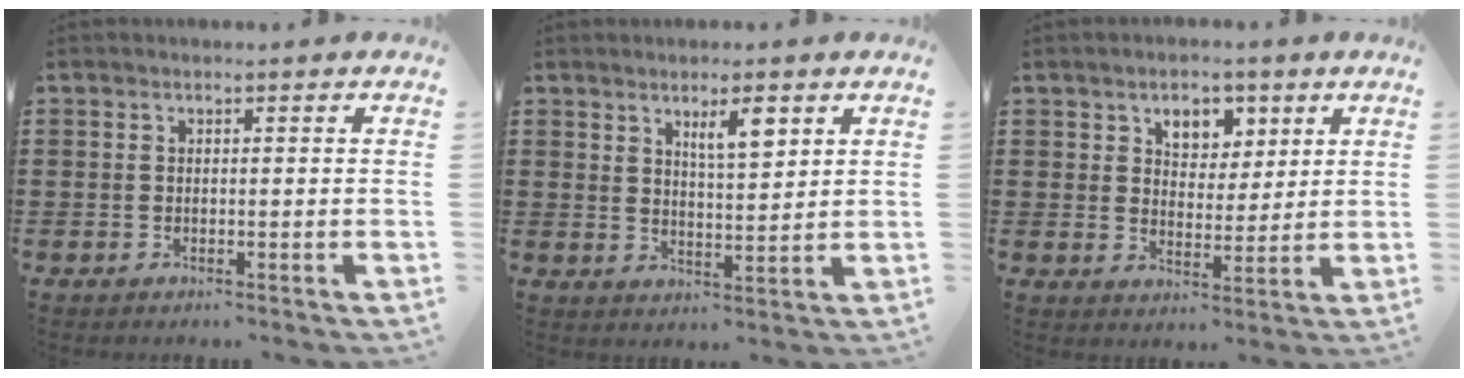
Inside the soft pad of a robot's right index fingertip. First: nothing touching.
{"total": 4.9, "force": [2.9, 1.5, 3.6], "torque": [-0.060, 0.000, 0.047]}
{"total": 5.0, "force": [2.8, 3.4, 2.3], "torque": [-0.044, 0.008, 0.046]}